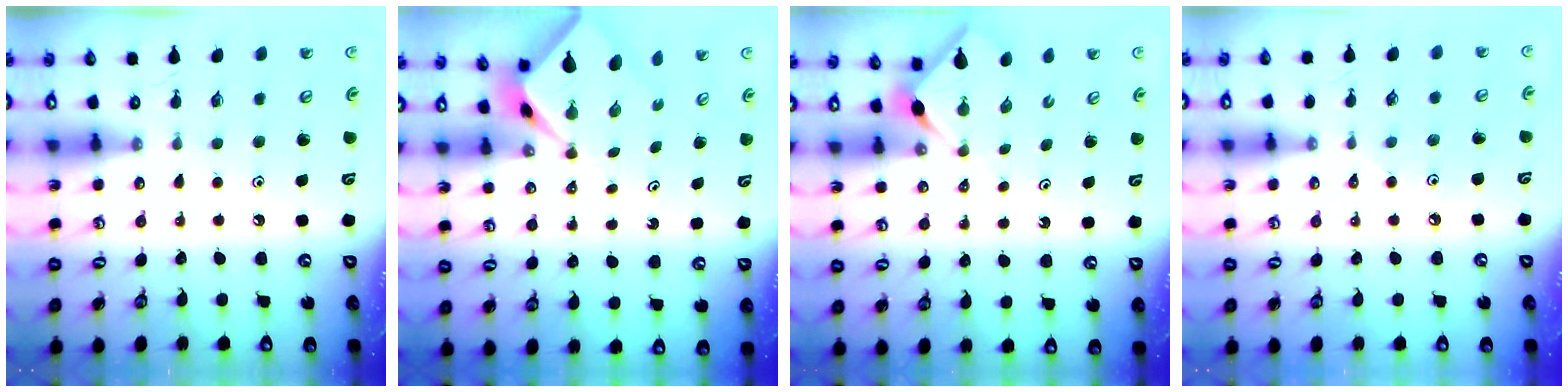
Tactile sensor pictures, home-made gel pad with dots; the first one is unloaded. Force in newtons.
{"total": 2.4, "press": 2.4, "slide": 0.2}
{"total": 2.8, "press": 2.8, "slide": 0.4}
{"total": 2.1, "press": 2.1, "slide": 0.4}